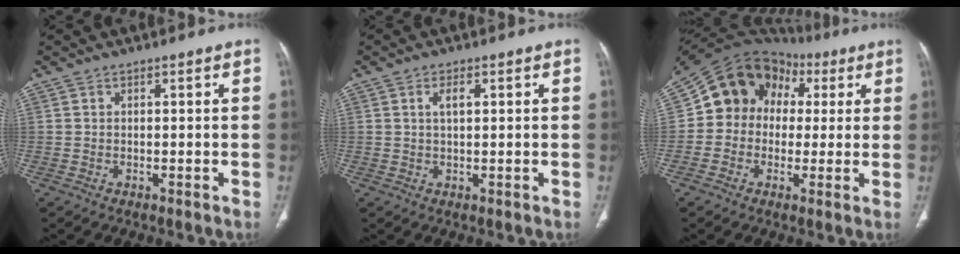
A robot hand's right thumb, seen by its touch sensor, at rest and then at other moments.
{"total": 2.4, "force": [0.8, 1.0, 2.1], "torque": [-0.040, 0.001, 0.014]}
{"total": 14.7, "force": [2.6, 12.7, 6.9], "torque": [-0.084, 0.042, 0.041]}